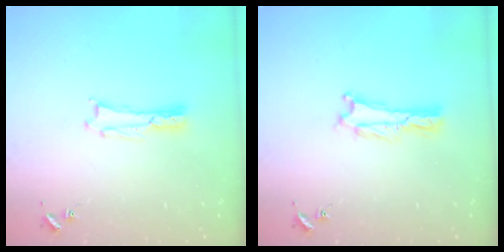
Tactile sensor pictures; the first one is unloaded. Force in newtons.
{"total": 0.0}